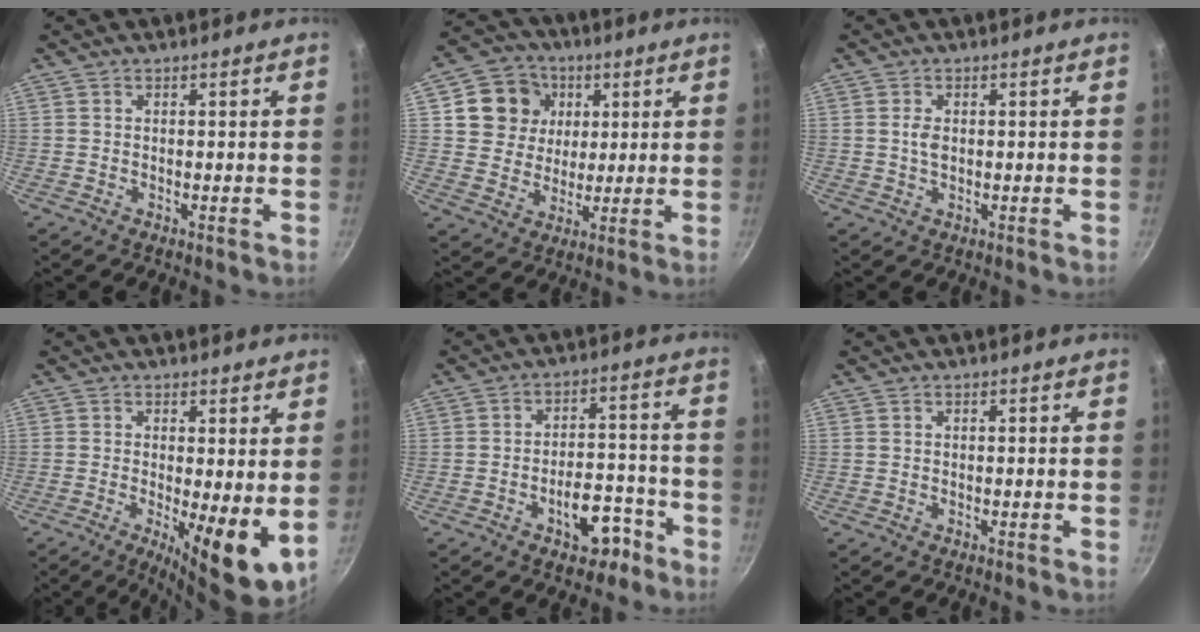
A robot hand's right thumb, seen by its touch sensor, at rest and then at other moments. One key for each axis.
{"total": 11.6, "fx": 3.6, "fy": 10.3, "fz": 4.1, "tx": -0.043, "ty": 0.002, "tz": 0.058}
{"total": 2.5, "fx": 0.2, "fy": 1.5, "fz": 2.0, "tx": -0.033, "ty": 0.001, "tz": 0.002}
{"total": 9.4, "fx": -0.5, "fy": 2.6, "fz": 9.1, "tx": -0.121, "ty": -0.020, "tz": -0.002}
{"total": 8.9, "fx": -4.9, "fy": 4.9, "fz": 5.6, "tx": -0.045, "ty": 0.049, "tz": -0.063}
{"total": 0.0}